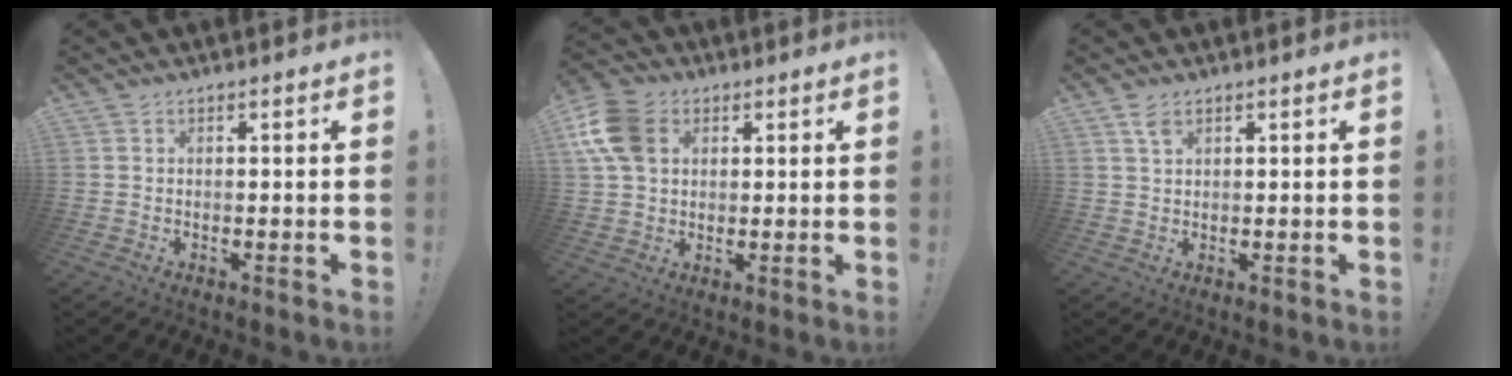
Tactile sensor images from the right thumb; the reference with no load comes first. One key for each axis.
{"total": 12.6, "fx": 3.8, "fy": 9.2, "fz": 7.7, "tx": -0.148, "ty": 0.003, "tz": 0.077}
{"total": 3.2, "fx": 1.8, "fy": 1.3, "fz": 2.3, "tx": -0.036, "ty": -0.006, "tz": 0.031}